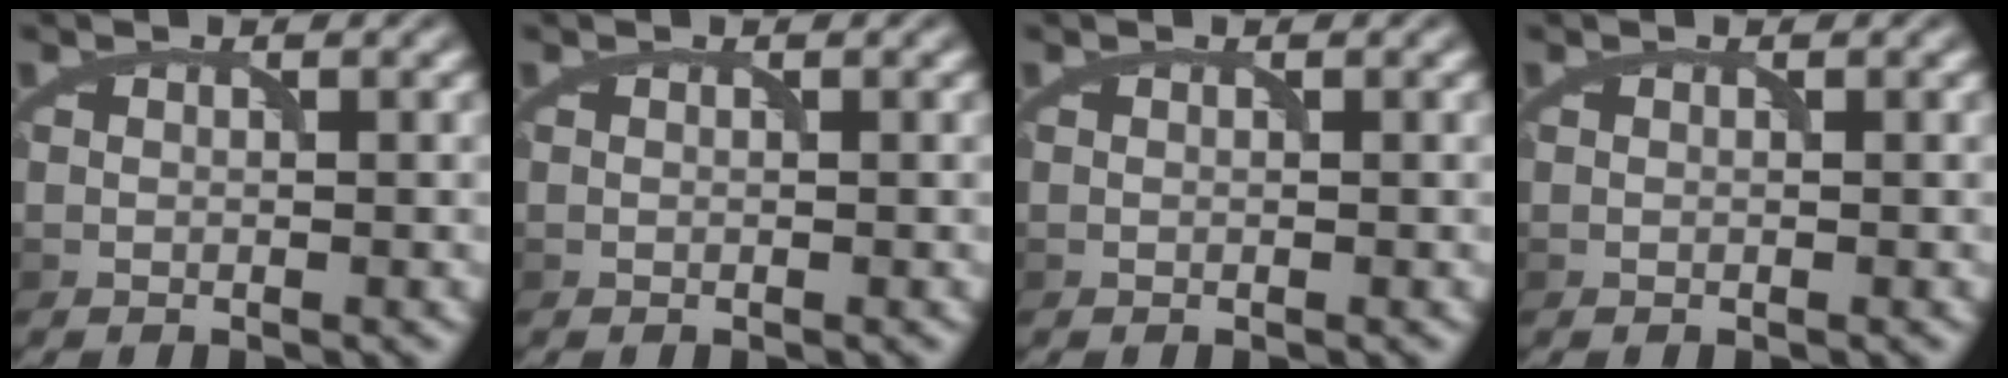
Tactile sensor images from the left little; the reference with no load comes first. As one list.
[{"total": 0.0}, {"total": 0.0}, {"total": 0.0}]